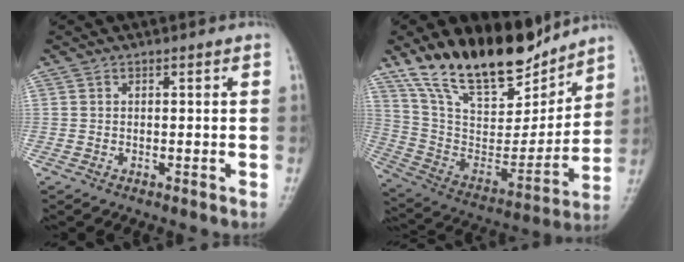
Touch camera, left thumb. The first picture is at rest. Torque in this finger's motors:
{"motor_torque": [3.57, 1.44, 1.37, -1.40, 0.45]}